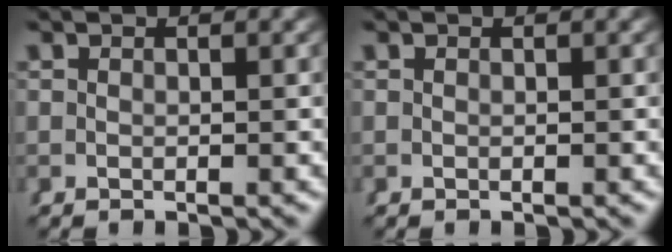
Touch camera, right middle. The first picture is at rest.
{"total": 0.0}